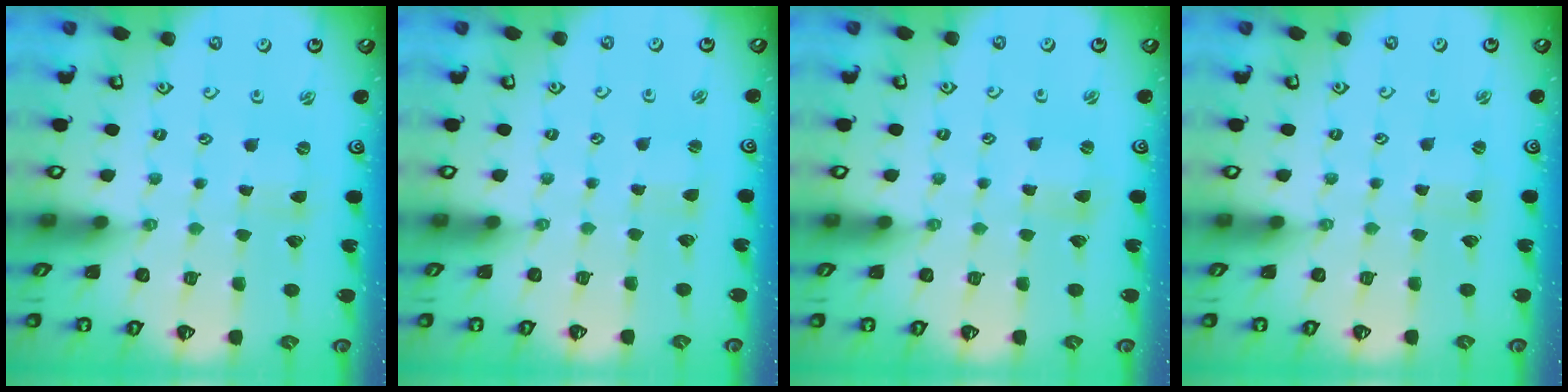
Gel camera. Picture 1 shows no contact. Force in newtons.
{"total": 1.5, "press": 1.5, "slide": 0.3}
{"total": 1.1, "press": 1.1, "slide": 0.1}
{"total": 1.7, "press": 1.7, "slide": 0.3}